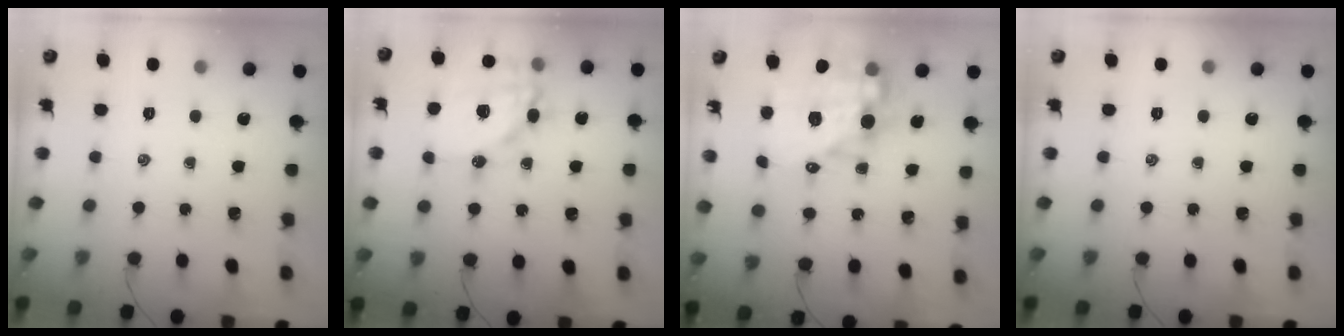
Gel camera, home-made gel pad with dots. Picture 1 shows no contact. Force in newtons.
{"total": 16.3, "press": 16.0, "slide": 3.4}
{"total": 16.5, "press": 16.0, "slide": 4.1}
{"total": 0.0}